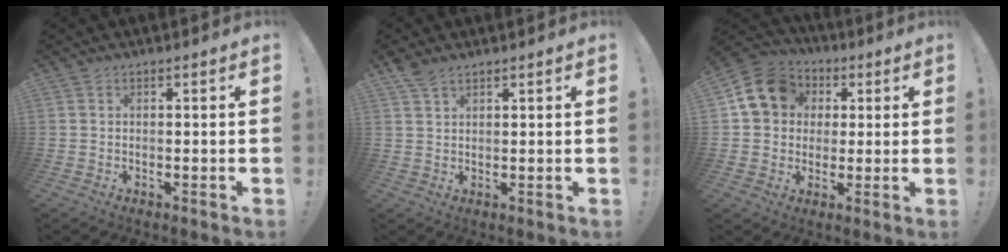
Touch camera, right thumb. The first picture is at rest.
{"total": 3.3, "force": [2.7, 1.1, 1.7], "torque": [-0.031, -0.015, 0.049]}
{"total": 13.6, "force": [3.5, 11.7, 6.1], "torque": [-0.083, 0.000, 0.074]}